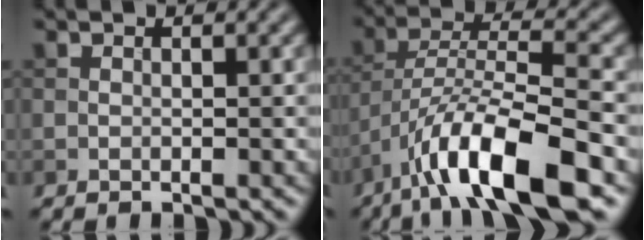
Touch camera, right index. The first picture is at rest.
{"total": 11.0, "force": [-6.7, 2.8, 8.3], "torque": [-0.140, 0.010, -0.124]}